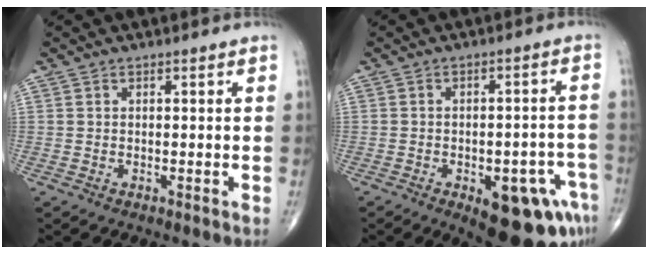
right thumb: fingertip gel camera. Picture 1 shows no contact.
{"total": 15.2, "force": [-7.2, 6.5, 11.6], "torque": [-0.096, 0.037, -0.078]}